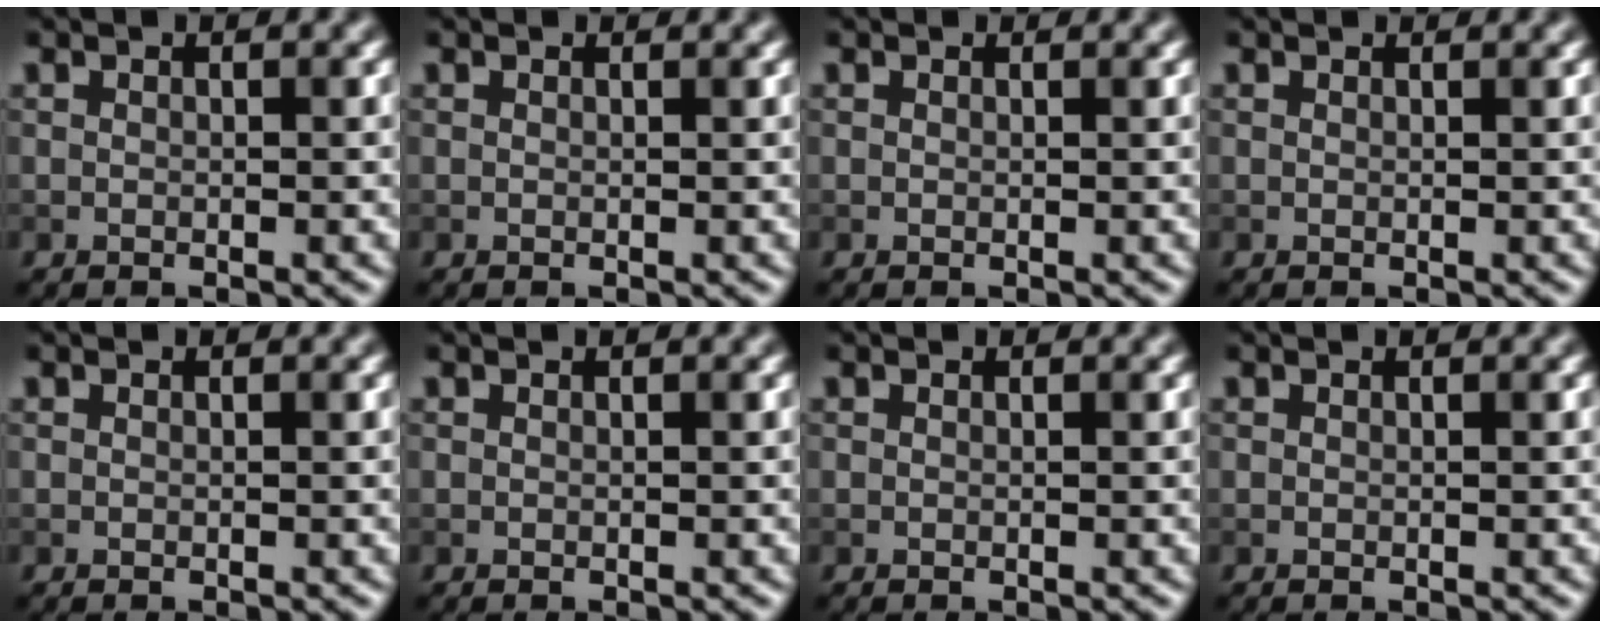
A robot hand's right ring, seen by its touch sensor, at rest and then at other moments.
{"total": 0.0}
{"total": 0.0}
{"total": 0.5, "force": [0.5, 0.1, 0.0], "torque": [-0.002, -0.002, 0.004]}
{"total": 0.0}
{"total": 0.0}
{"total": 0.0}
{"total": 0.0}